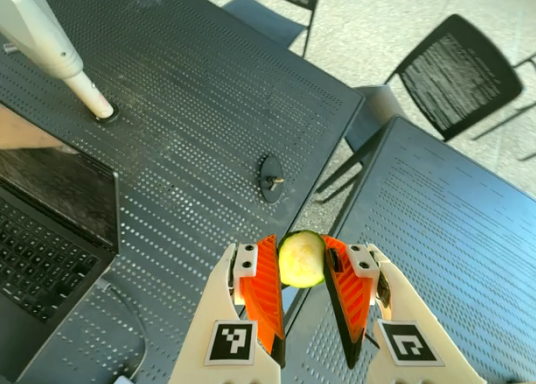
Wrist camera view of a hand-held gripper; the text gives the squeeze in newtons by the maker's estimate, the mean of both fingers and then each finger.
{"total": 6.0, "left": 5.5, "right": 6.5}